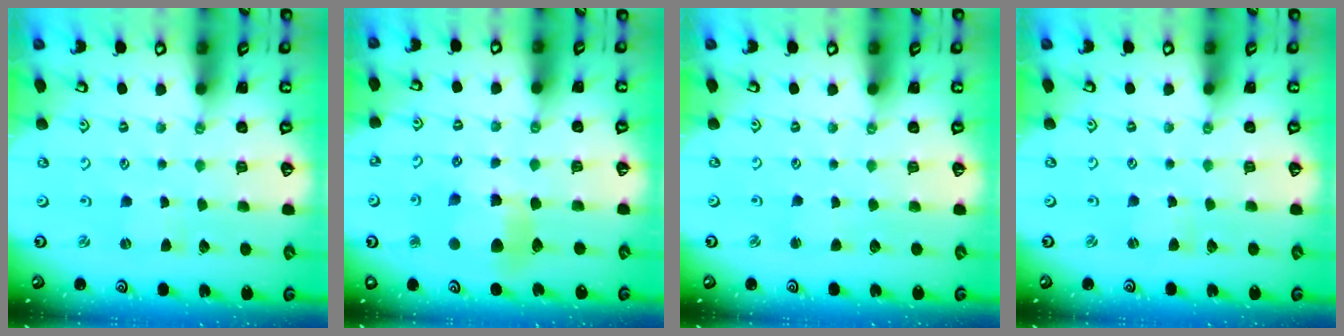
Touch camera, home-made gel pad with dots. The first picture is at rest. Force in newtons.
{"total": 9.9, "press": 9.8, "slide": 1.3}
{"total": 1.5, "press": 1.5, "slide": 0.2}
{"total": 1.0, "press": 1.0, "slide": 0.2}